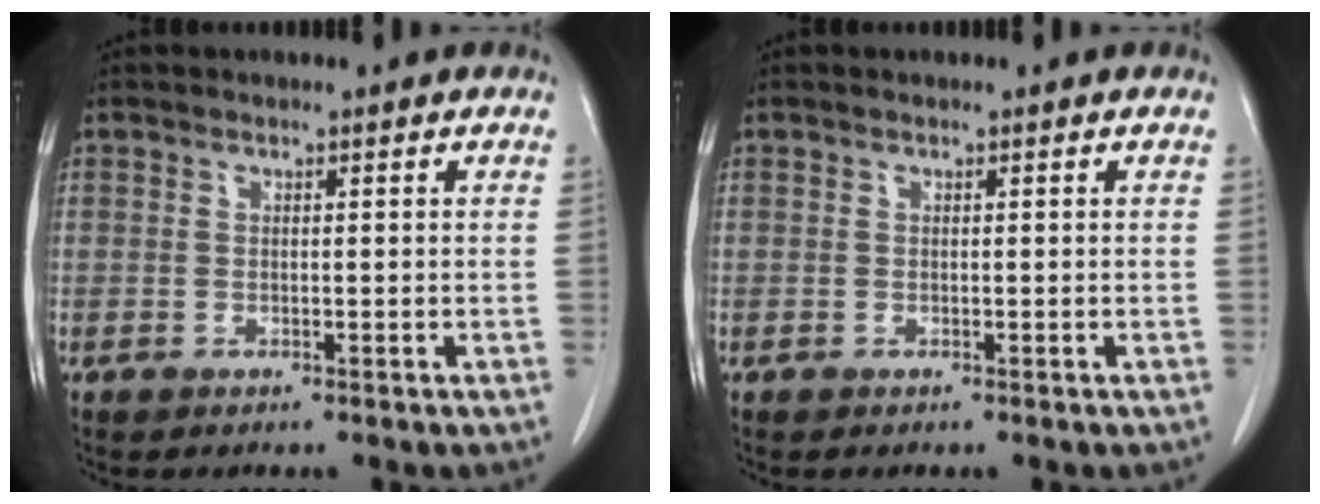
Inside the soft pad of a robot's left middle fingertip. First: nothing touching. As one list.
[{"total": 0.0}]